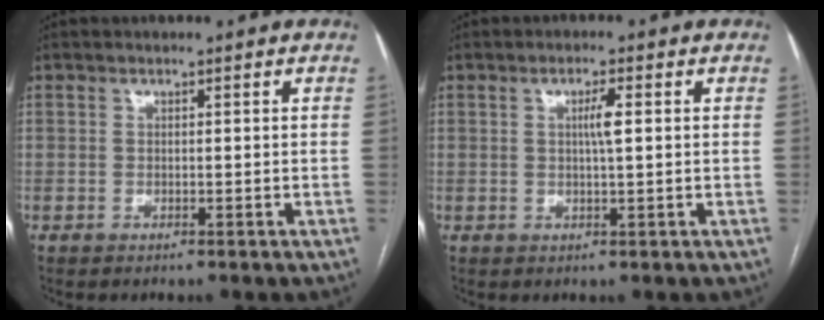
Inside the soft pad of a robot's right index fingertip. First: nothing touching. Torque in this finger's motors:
{"motor_torque": [0.48, -0.01, 0.16, 0.06]}